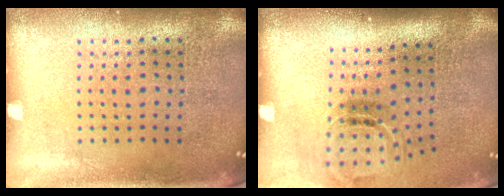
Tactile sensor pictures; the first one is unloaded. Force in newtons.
{"total": 1.5, "press": 1.1, "slide": 1.1}